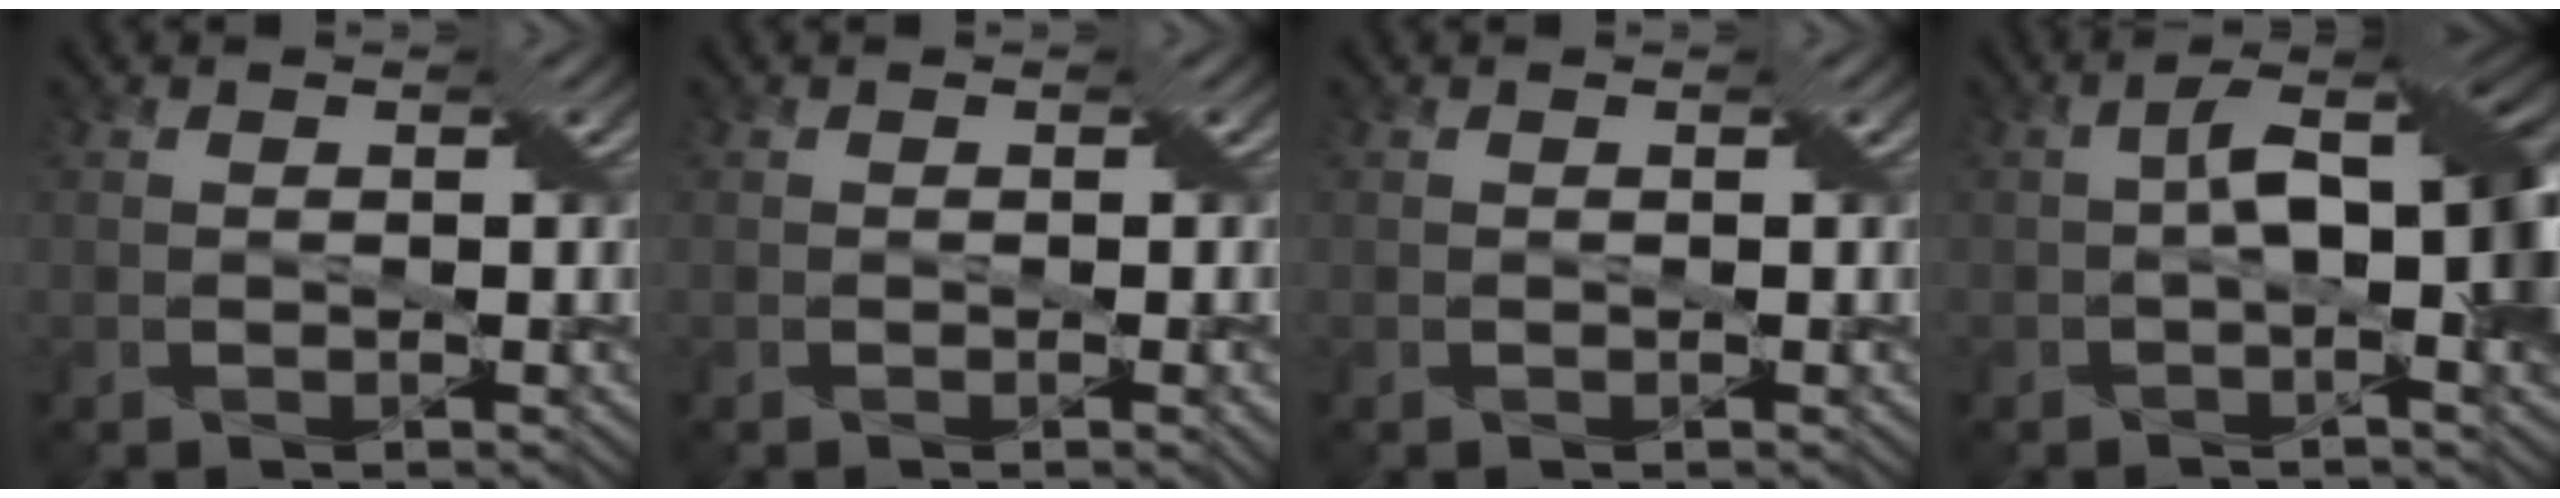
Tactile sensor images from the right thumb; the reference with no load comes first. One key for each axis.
{"total": 1.4, "fx": -0.2, "fy": 0.1, "fz": 1.4, "tx": -0.020, "ty": 0.000, "tz": -0.002}
{"total": 0.0}
{"total": 9.4, "fx": 0.1, "fy": 3.9, "fz": 8.6, "tx": -0.139, "ty": 0.008, "tz": 0.000}